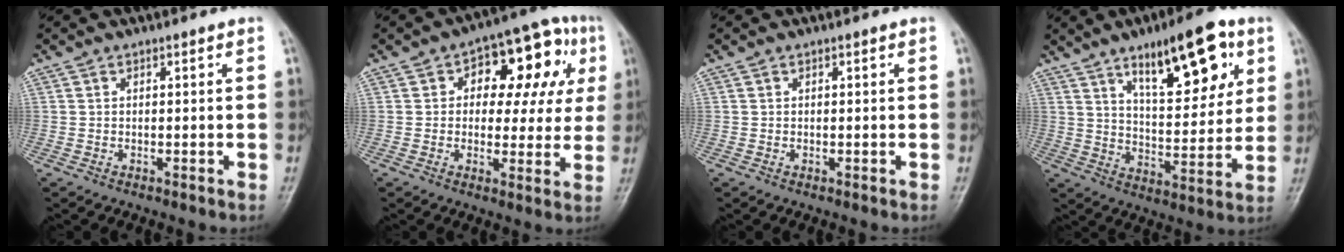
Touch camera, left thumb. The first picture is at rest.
{"total": 16.1, "force": [4.5, 9.3, 12.4], "torque": [-0.100, 0.028, 0.053]}
{"total": 0.0}
{"total": 17.5, "force": [9.0, 6.5, 13.6], "torque": [-0.164, -0.038, 0.141]}